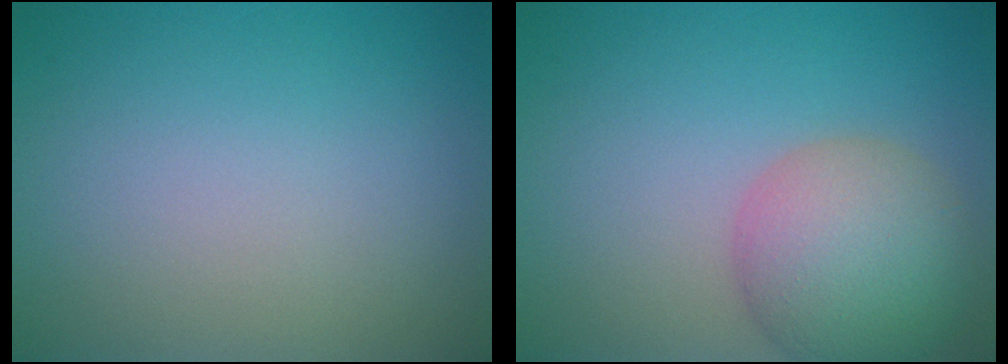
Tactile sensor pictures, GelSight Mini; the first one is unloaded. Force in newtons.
{"total": 6.7, "press": 6.7, "slide": 0.5}